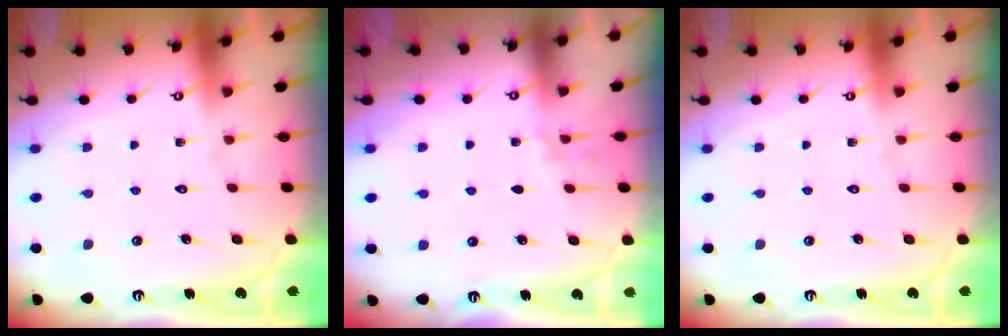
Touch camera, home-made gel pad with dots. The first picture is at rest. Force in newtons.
{"total": 2.5, "press": 1.6, "slide": 1.8}
{"total": 0.0}